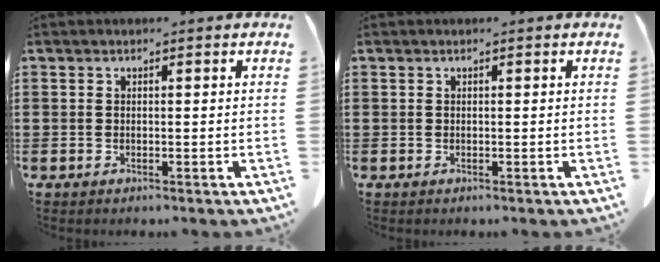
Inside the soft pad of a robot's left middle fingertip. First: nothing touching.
{"total": 0.0}